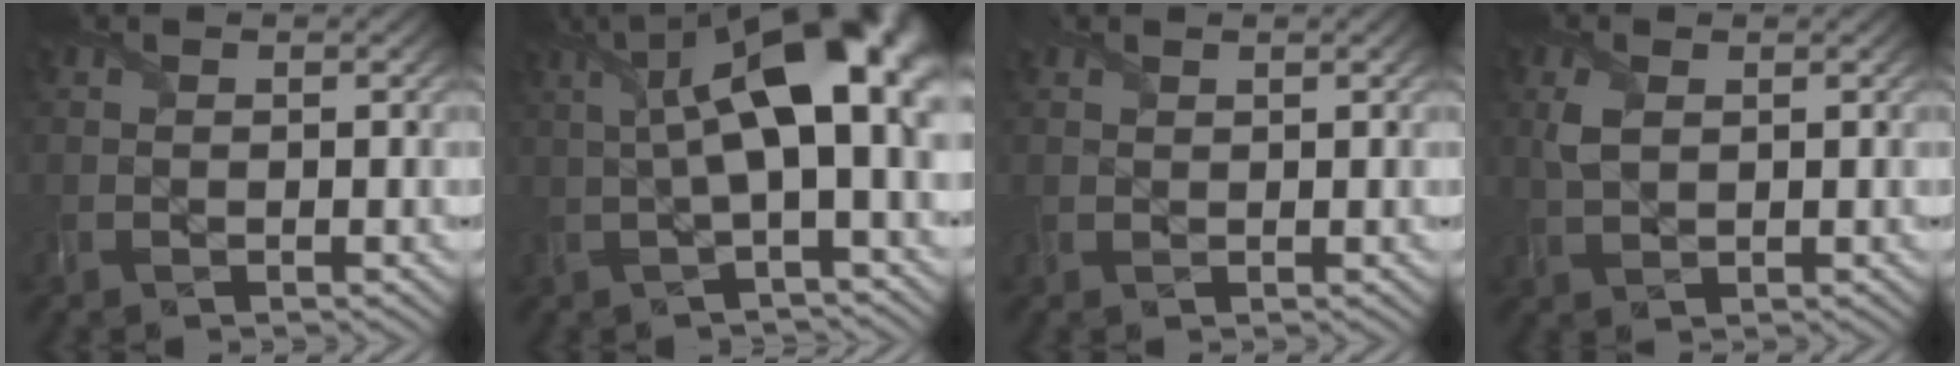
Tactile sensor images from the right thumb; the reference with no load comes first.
{"total": 14.3, "force": [2.4, 5.1, 13.2], "torque": [-0.215, 0.011, 0.041]}
{"total": 1.3, "force": [0.9, 0.8, 0.4], "torque": [-0.016, 0.002, 0.020]}
{"total": 2.7, "force": [0.8, 1.5, 2.1], "torque": [-0.058, 0.000, 0.017]}